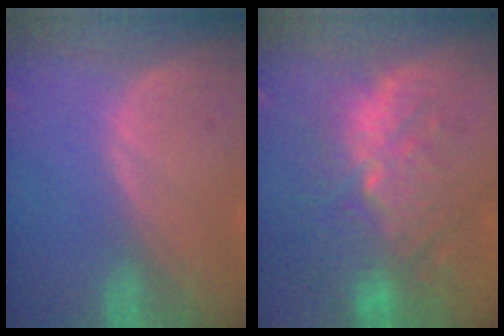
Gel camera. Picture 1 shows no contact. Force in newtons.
{"total": 11.1, "press": 9.7, "slide": 5.4}